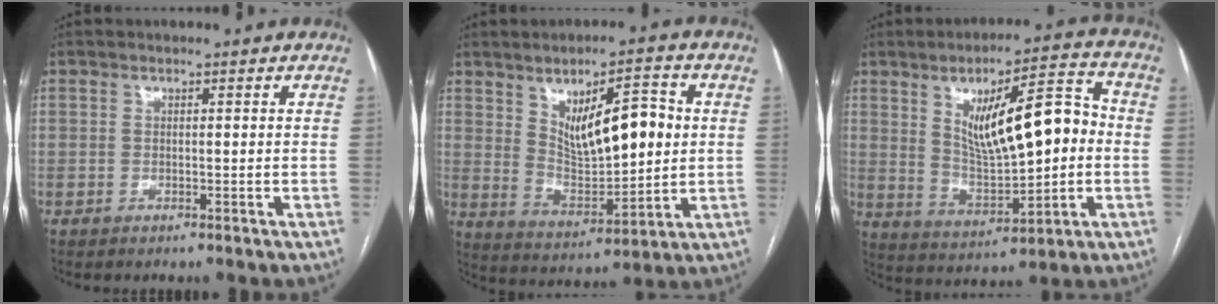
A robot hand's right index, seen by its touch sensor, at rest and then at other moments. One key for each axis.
{"total": 12.8, "fx": 3.1, "fy": 4.4, "fz": 11.7, "tx": -0.191, "ty": 0.008, "tz": 0.062}
{"total": 15.2, "fx": 1.8, "fy": 4.2, "fz": 14.5, "tx": -0.234, "ty": 0.022, "tz": 0.040}